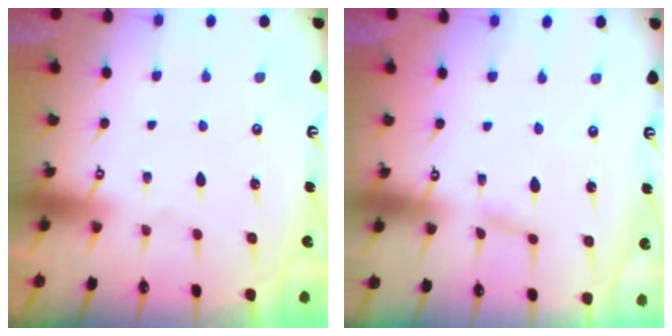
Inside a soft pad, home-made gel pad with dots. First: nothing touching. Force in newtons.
{"total": 2.5, "press": 2.5, "slide": 0.1}